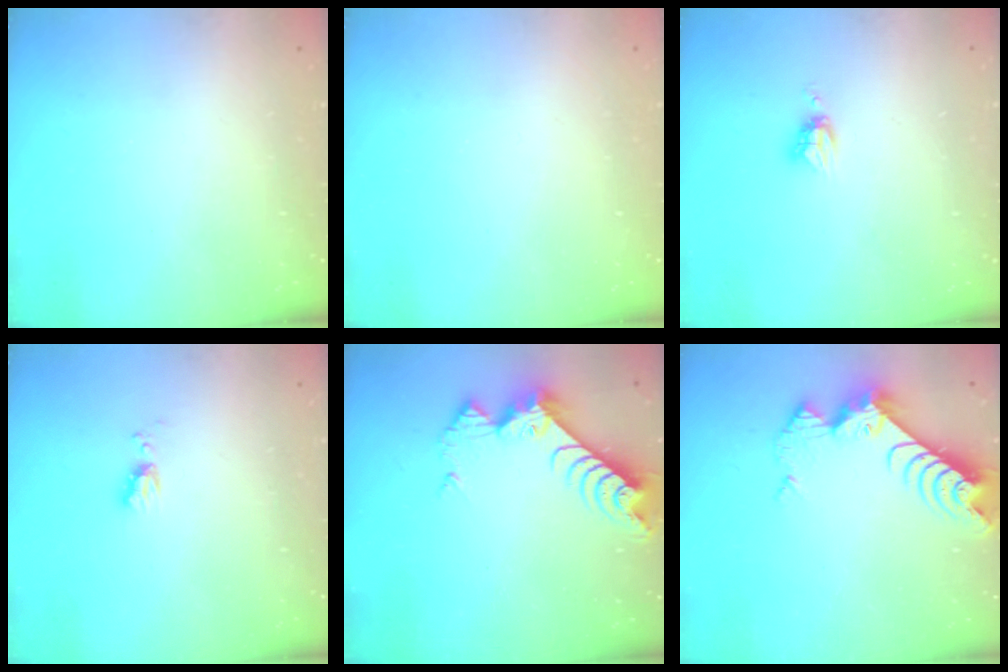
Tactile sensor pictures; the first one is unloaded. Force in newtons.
{"total": 0.0}
{"total": 3.8, "press": 3.8, "slide": 0.4}
{"total": 4.3, "press": 4.2, "slide": 0.7}
{"total": 9.4, "press": 9.4, "slide": 0.7}
{"total": 9.7, "press": 9.7, "slide": 0.8}